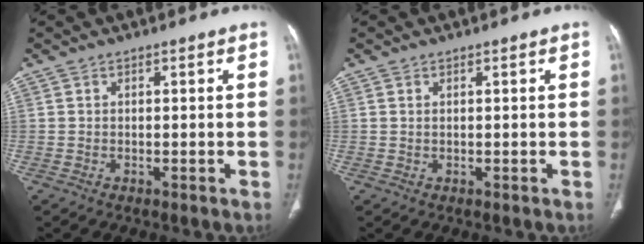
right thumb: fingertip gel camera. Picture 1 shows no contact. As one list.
[{"total": 0.0}]